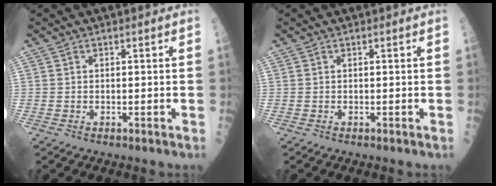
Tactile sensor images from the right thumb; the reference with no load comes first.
{"total": 0.0}